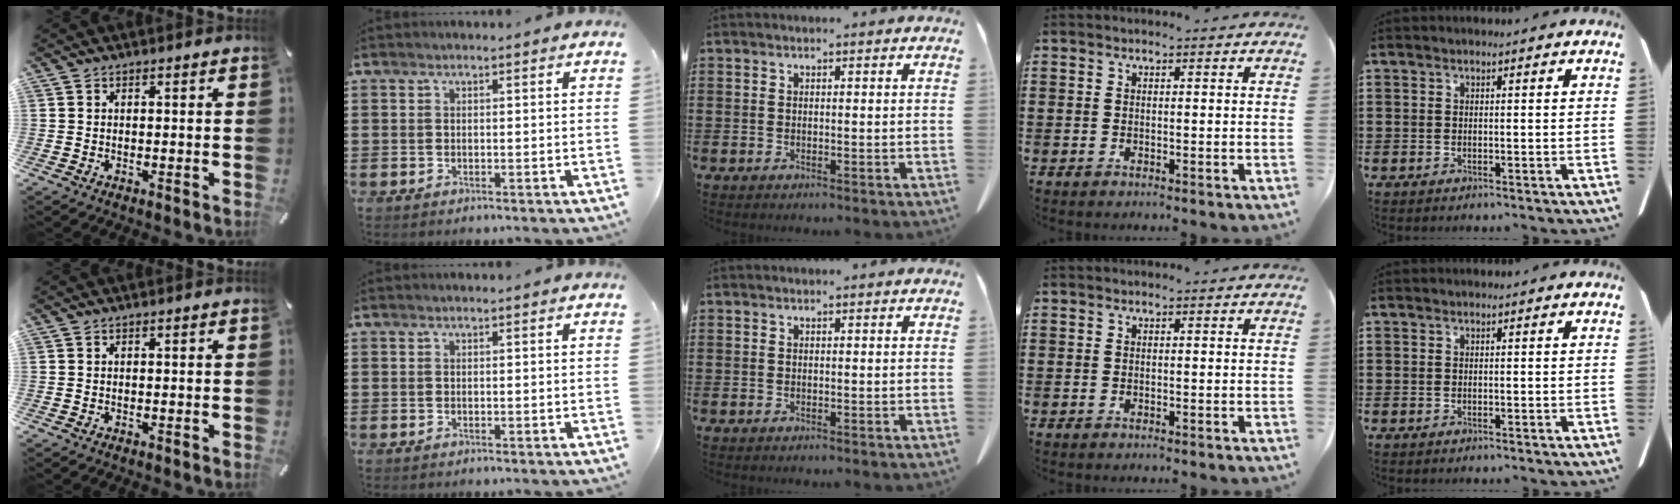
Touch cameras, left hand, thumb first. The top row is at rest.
{}